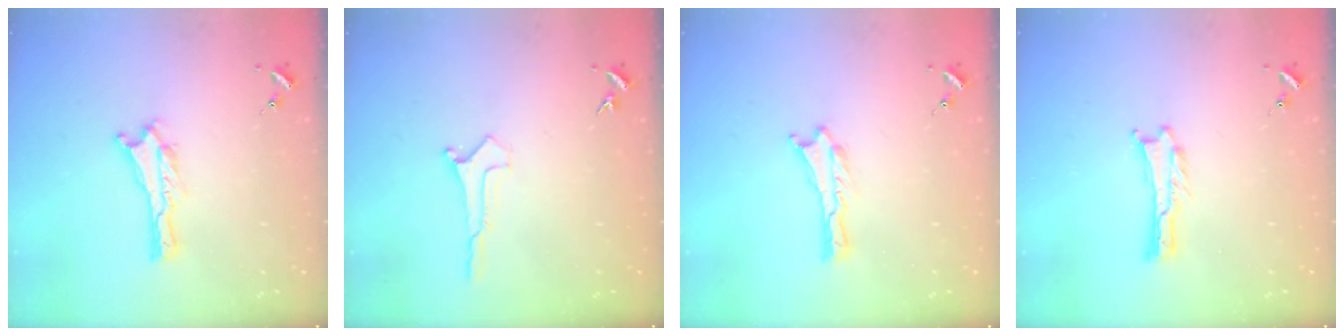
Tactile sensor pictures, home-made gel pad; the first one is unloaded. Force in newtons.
{"total": 0.0}
{"total": 0.0}
{"total": 0.0}